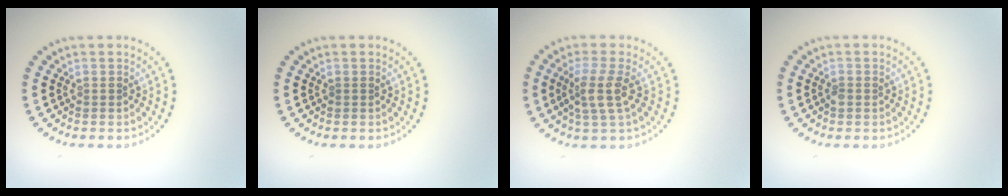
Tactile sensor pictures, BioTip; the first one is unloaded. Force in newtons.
{"total": 0.0}
{"total": 2.9, "press": 2.3, "slide": 1.8}
{"total": 0.6, "press": 0.6, "slide": 0.2}